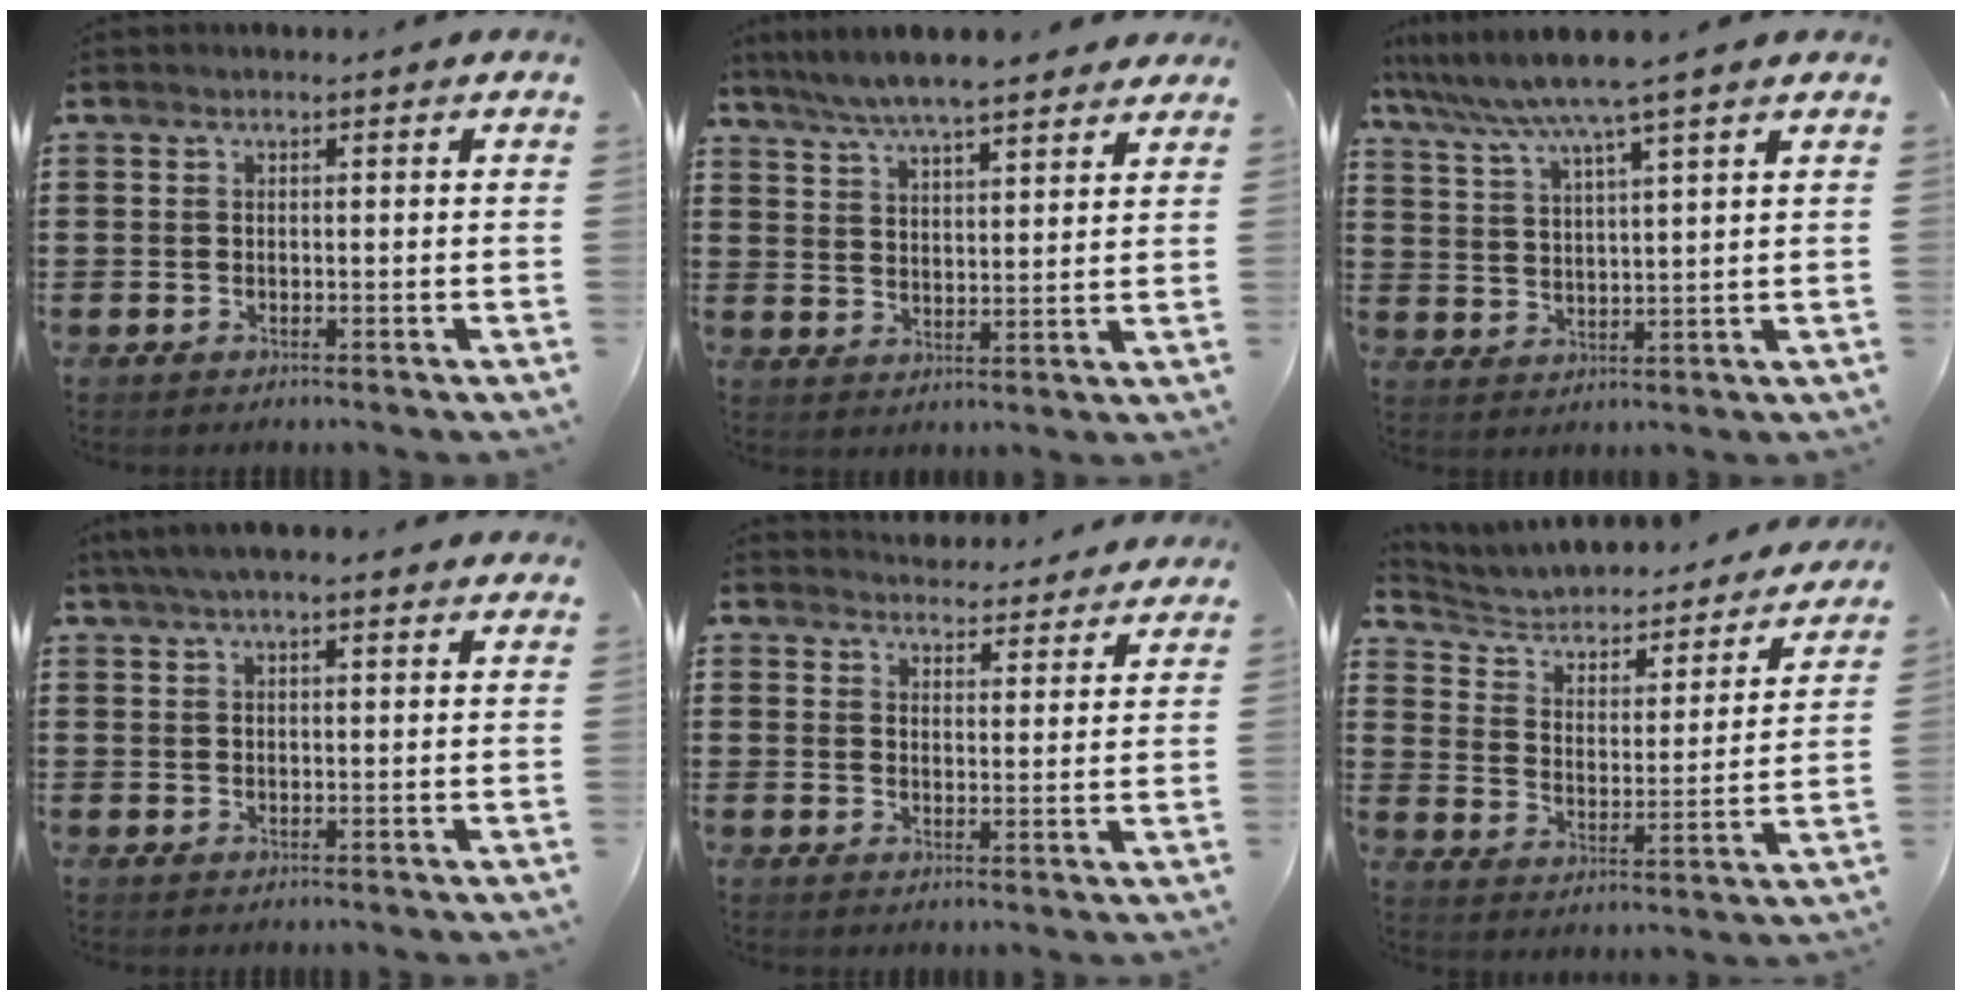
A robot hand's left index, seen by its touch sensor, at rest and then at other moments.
{"total": 5.9, "force": [5.5, 0.4, 2.1], "torque": [-0.060, -0.017, 0.099]}
{"total": 6.3, "force": [5.3, -0.8, 3.3], "torque": [-0.084, -0.031, 0.087]}
{"total": 3.7, "force": [2.9, 0.7, 2.3], "torque": [-0.050, 0.004, 0.053]}
{"total": 4.2, "force": [4.2, 0.2, 0.0], "torque": [-0.008, -0.027, 0.074]}
{"total": 3.2, "force": [2.7, 1.5, 0.7], "torque": [-0.037, -0.027, 0.035]}